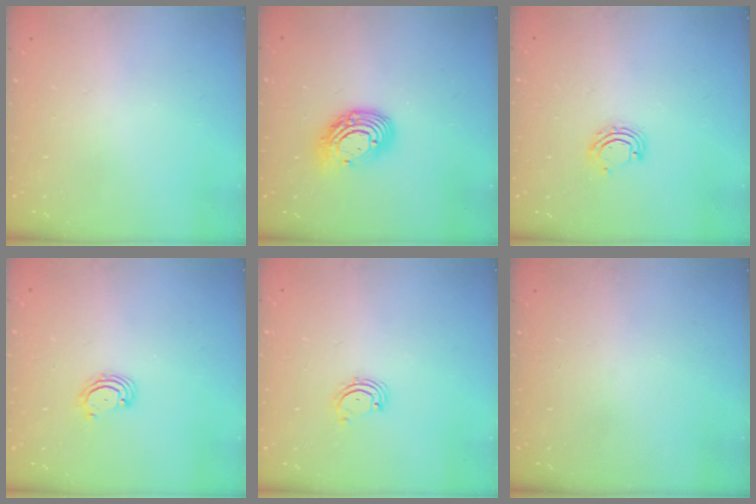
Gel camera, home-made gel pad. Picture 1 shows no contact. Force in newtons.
{"total": 12.0, "press": 11.9, "slide": 1.0}
{"total": 5.6, "press": 5.6, "slide": 0.4}
{"total": 2.7, "press": 2.7, "slide": 0.3}
{"total": 2.1, "press": 2.1, "slide": 0.3}
{"total": 0.0}